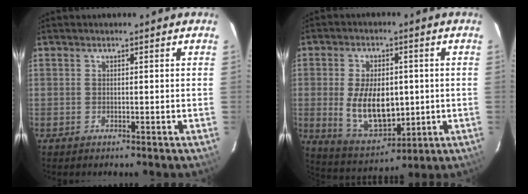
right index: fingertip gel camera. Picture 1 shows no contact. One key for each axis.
{"total": 12.7, "fx": -0.6, "fy": 7.3, "fz": 10.4, "tx": -0.207, "ty": -0.012, "tz": 0.009}